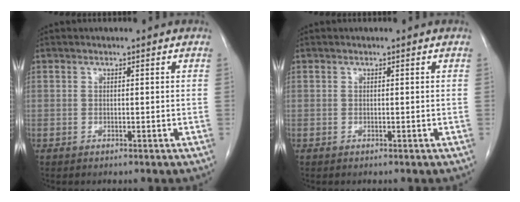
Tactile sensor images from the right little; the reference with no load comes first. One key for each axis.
{"total": 0.0}